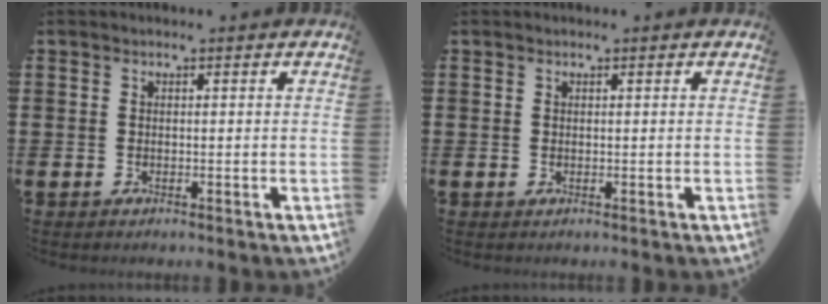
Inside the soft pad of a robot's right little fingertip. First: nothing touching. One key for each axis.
{"total": 0.0}